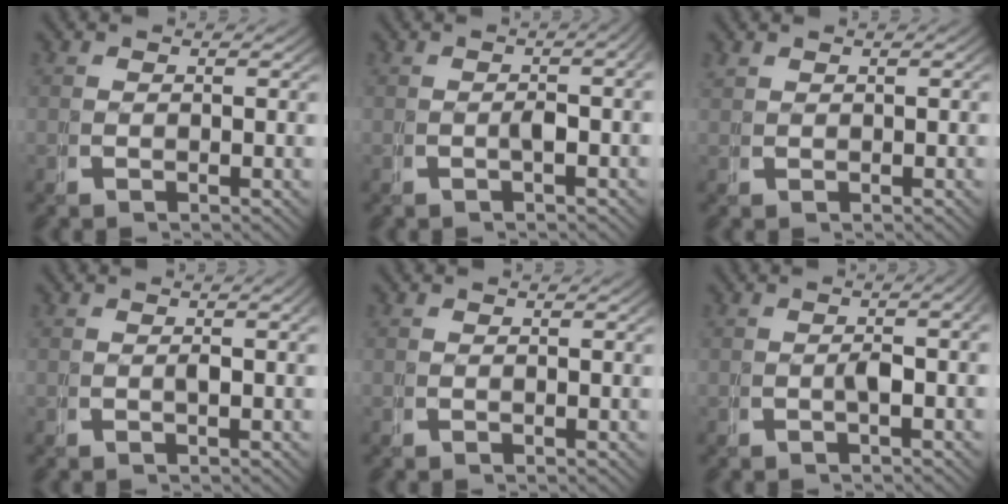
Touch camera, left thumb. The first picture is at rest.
{"total": 3.1, "force": [-0.2, 0.9, 3.0], "torque": [-0.039, 0.015, -0.007]}
{"total": 0.8, "force": [0.7, 0.1, 0.3], "torque": [-0.003, 0.004, 0.019]}
{"total": 1.4, "force": [0.1, 0.1, 1.4], "torque": [-0.027, 0.004, 0.002]}
{"total": 0.0}
{"total": 3.1, "force": [-0.2, 0.7, 3.0], "torque": [-0.041, 0.013, -0.006]}